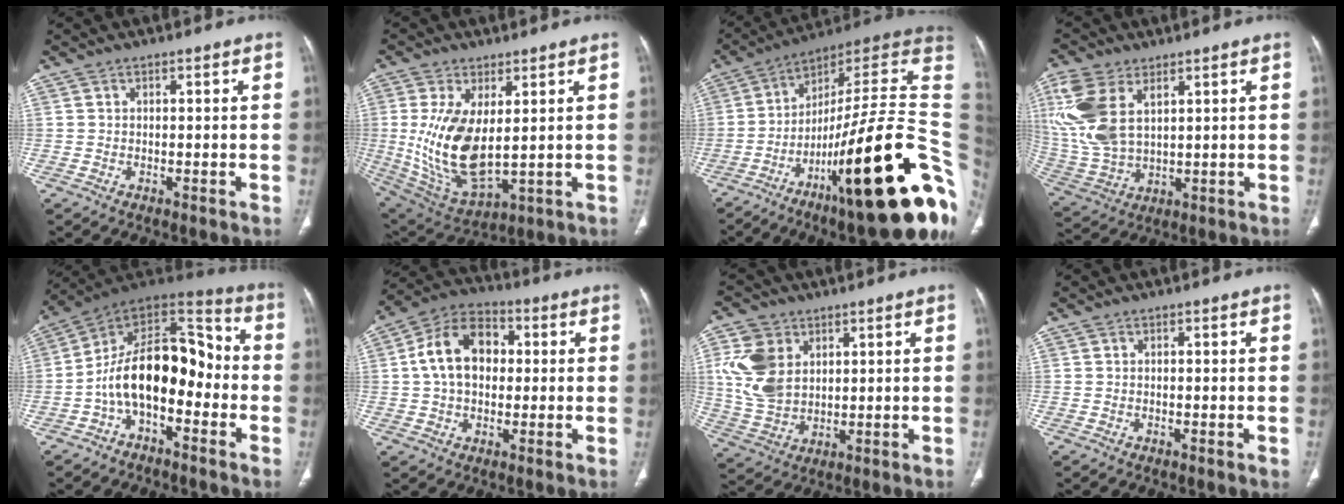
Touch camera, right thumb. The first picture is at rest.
{"total": 15.4, "force": [1.4, 7.6, 13.4], "torque": [-0.255, -0.018, 0.048]}
{"total": 35.3, "force": [-9.8, 8.0, 33.0], "torque": [-0.397, 0.067, -0.151]}
{"total": 14.8, "force": [5.3, 8.6, 10.8], "torque": [-0.248, -0.010, 0.118]}
{"total": 17.7, "force": [-3.9, 10.1, 13.9], "torque": [-0.201, 0.082, -0.075]}
{"total": 13.0, "force": [1.3, 9.2, 9.1], "torque": [-0.139, 0.028, 0.013]}
{"total": 11.5, "force": [3.2, 8.7, 6.8], "torque": [-0.123, -0.011, 0.072]}
{"total": 0.6, "force": [-0.3, 0.2, 0.6], "torque": [-0.011, -0.002, -0.004]}